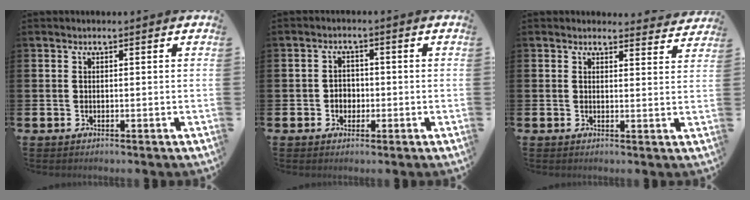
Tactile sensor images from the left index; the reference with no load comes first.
{"total": 2.3, "force": [-0.5, 2.1, 0.9], "torque": [-0.007, 0.002, -0.017]}
{"total": 2.7, "force": [2.6, 0.5, -0.1], "torque": [0.017, -0.022, 0.043]}